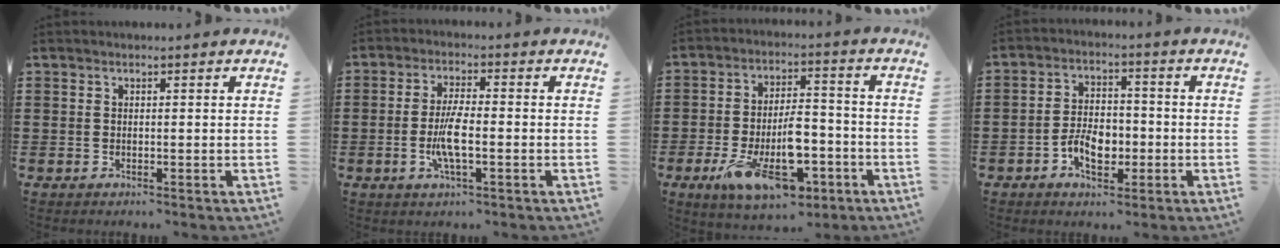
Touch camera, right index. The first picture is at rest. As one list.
[{"total": 5.8, "force": [-1.5, 1.3, 5.4], "torque": [-0.119, -0.008, -0.034]}, {"total": 13.5, "force": [-6.1, 5.5, 10.7], "torque": [-0.193, 0.008, -0.103]}, {"total": 5.9, "force": [-2.2, 3.8, 4.0], "torque": [-0.077, 0.003, -0.043]}]